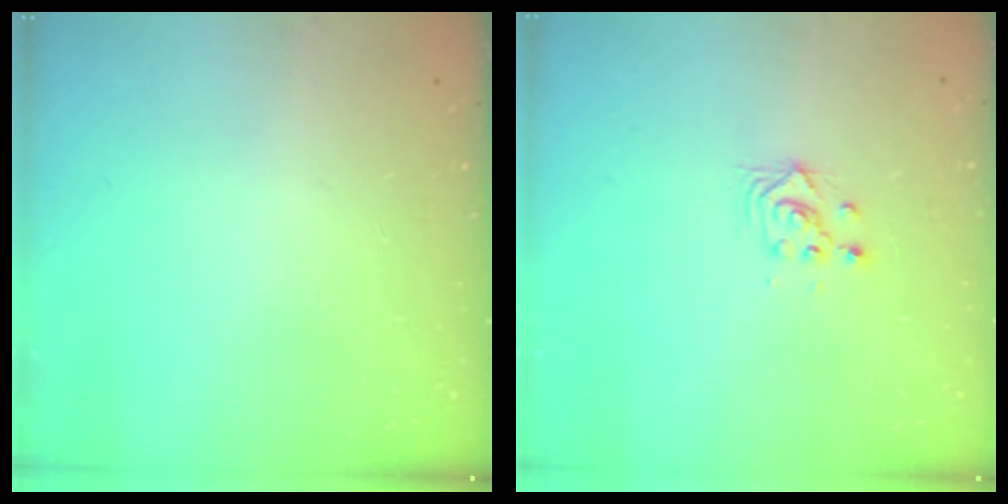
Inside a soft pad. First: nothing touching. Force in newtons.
{"total": 3.0, "press": 3.0, "slide": 0.1}